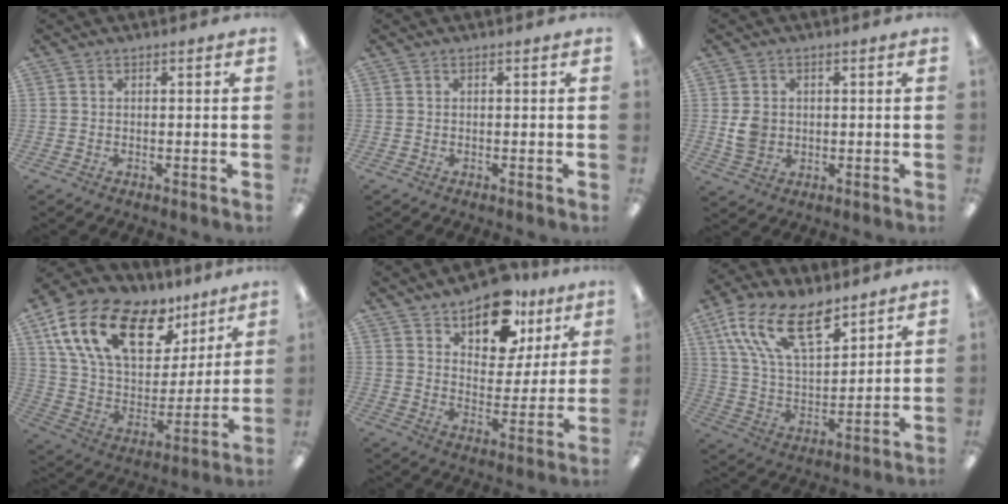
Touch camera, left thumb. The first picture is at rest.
{"total": 0.0}
{"total": 4.7, "force": [0.2, 4.1, 2.3], "torque": [-0.027, 0.002, 0.004]}
{"total": 22.0, "force": [12.2, 12.2, 13.6], "torque": [-0.264, -0.052, 0.219]}
{"total": 15.2, "force": [10.8, 8.0, 7.0], "torque": [-0.105, -0.056, 0.192]}
{"total": 18.3, "force": [10.9, 8.4, 12.0], "torque": [-0.240, -0.044, 0.196]}